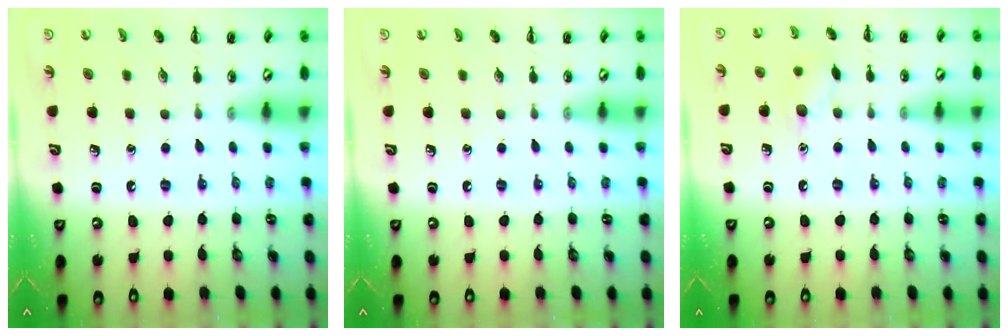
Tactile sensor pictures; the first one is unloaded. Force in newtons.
{"total": 0.0}
{"total": 6.9, "press": 6.8, "slide": 1.5}